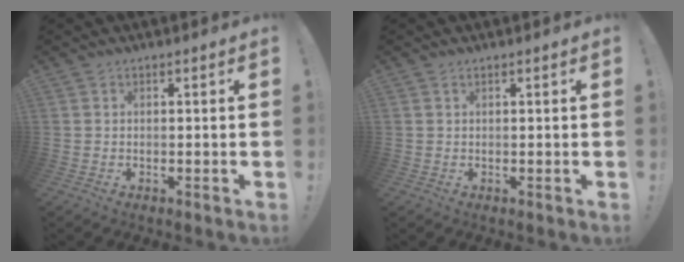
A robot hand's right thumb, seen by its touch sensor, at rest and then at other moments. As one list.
[{"total": 0.6, "force": [0.5, 0.2, 0.2], "torque": [-0.002, 0.000, 0.010]}]